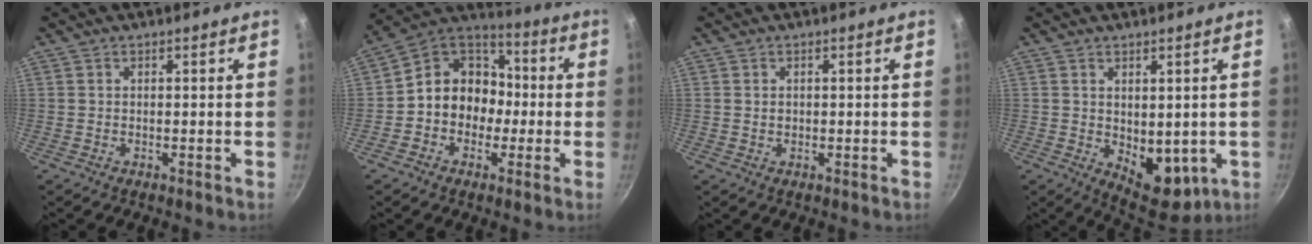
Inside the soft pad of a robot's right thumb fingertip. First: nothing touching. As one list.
[{"total": 13.0, "force": [-1.6, 11.1, 6.6], "torque": [-0.053, 0.048, -0.047]}, {"total": 1.0, "force": [0.1, 0.8, 0.5], "torque": [-0.006, 0.003, 0.002]}, {"total": 9.5, "force": [-0.4, 6.1, 7.3], "torque": [-0.071, -0.023, 0.013]}]